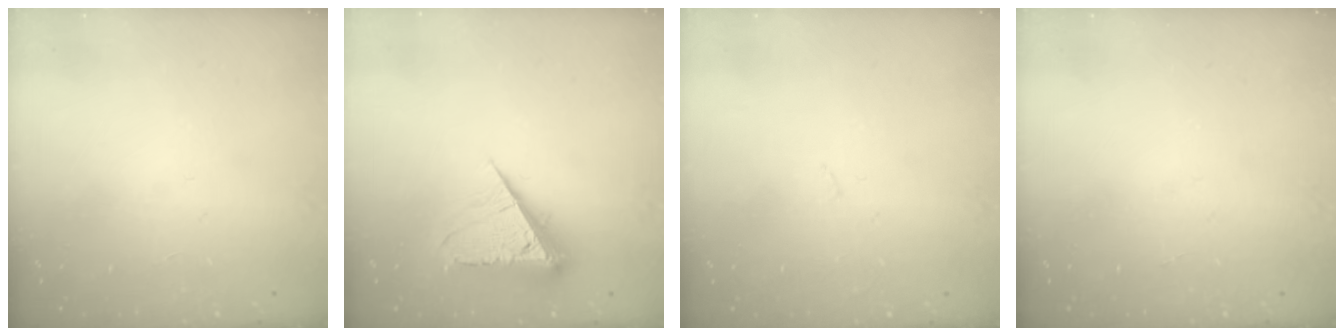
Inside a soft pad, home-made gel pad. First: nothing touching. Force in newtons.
{"total": 8.5, "press": 8.4, "slide": 1.2}
{"total": 2.7, "press": 2.6, "slide": 0.4}
{"total": 0.0}